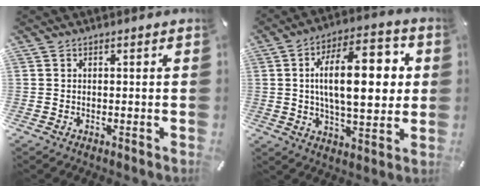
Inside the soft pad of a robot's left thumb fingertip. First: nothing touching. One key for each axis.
{"total": 19.4, "fx": 3.0, "fy": 9.0, "fz": 16.9, "tx": -0.277, "ty": 0.004, "tz": 0.041}